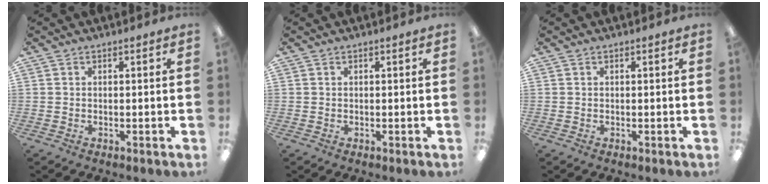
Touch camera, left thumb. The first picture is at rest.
{"total": 0.0}
{"total": 0.0}